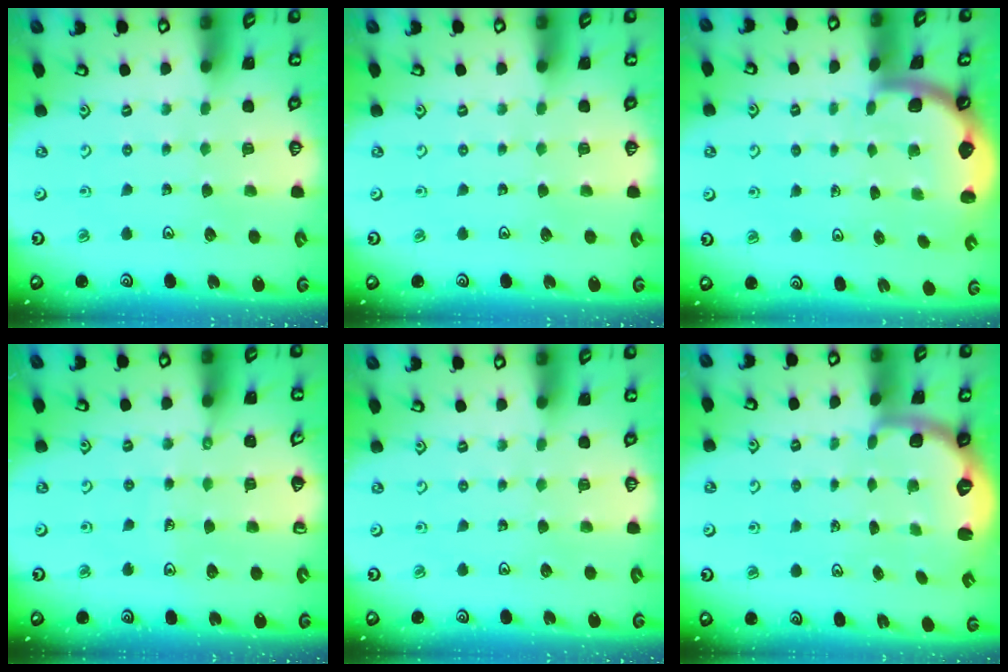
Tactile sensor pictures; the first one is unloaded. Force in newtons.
{"total": 0.0}
{"total": 1.6, "press": 1.6, "slide": 0.1}
{"total": 4.7, "press": 4.5, "slide": 1.4}
{"total": 0.0}
{"total": 2.6, "press": 1.6, "slide": 2.1}